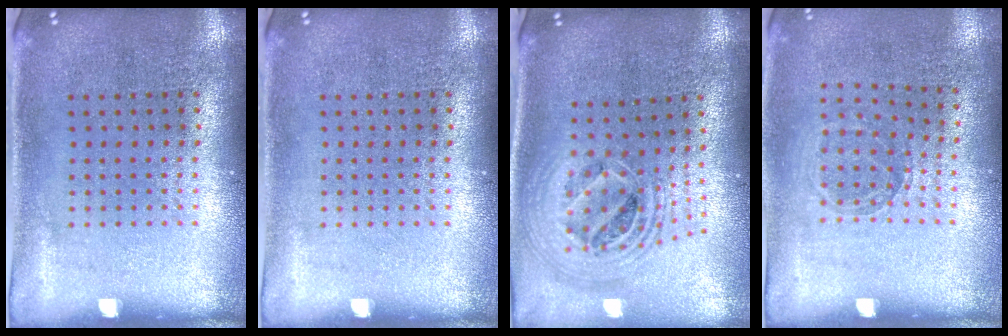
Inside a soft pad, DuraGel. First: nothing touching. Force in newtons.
{"total": 0.0}
{"total": 2.3, "press": 1.8, "slide": 1.5}
{"total": 0.8, "press": 0.8, "slide": 0.1}